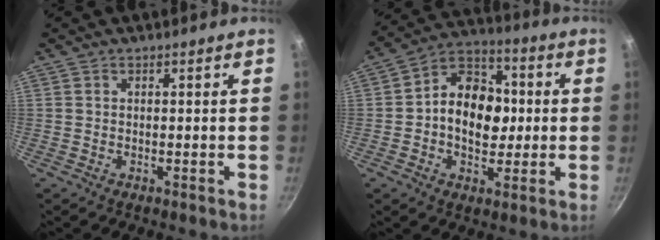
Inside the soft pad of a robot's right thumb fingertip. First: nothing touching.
{"total": 14.0, "force": [0.0, 10.3, 9.4], "torque": [-0.103, 0.024, -0.019]}